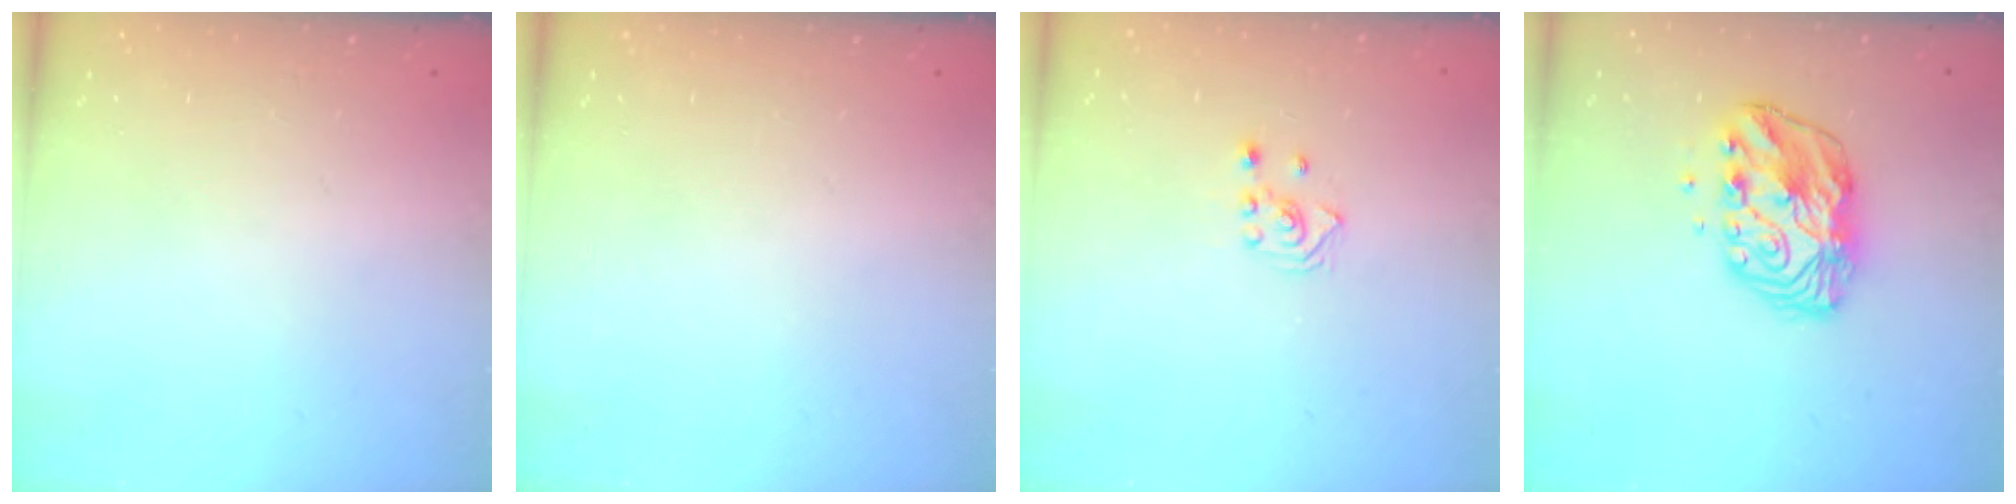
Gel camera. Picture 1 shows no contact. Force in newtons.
{"total": 0.0}
{"total": 2.6, "press": 2.4, "slide": 0.9}
{"total": 11.2, "press": 11.2, "slide": 0.9}